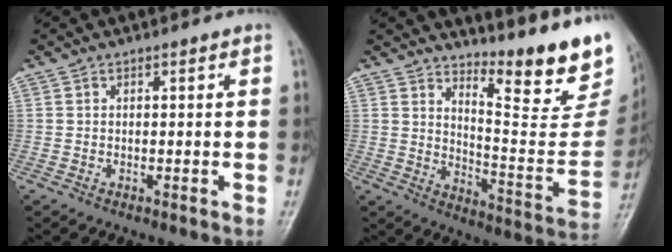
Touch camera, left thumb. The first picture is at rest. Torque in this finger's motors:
{"motor_torque": [0.85, -0.75, -0.07, -0.69, 0.13]}